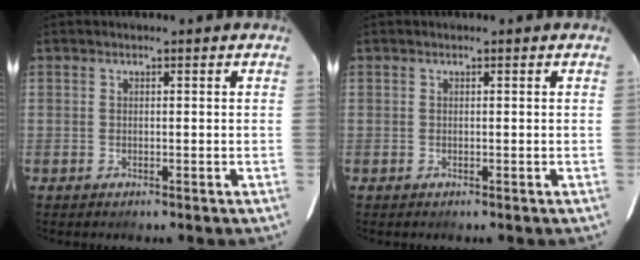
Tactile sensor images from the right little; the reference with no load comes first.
{"total": 0.0}